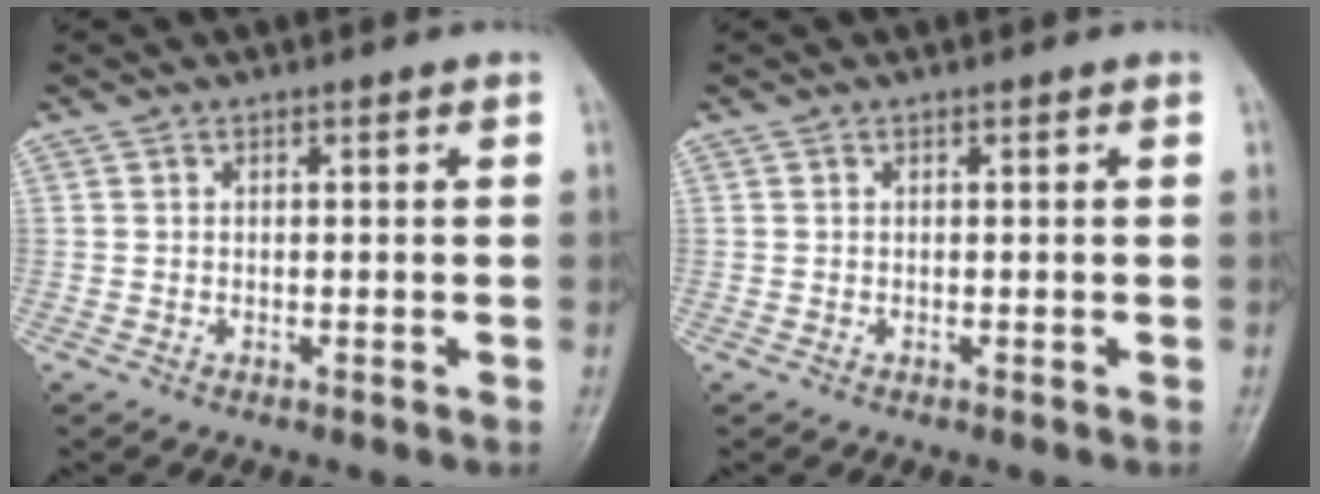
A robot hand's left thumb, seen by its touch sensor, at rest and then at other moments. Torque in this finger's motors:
{"motor_torque": [0.00, 0.00, 0.00, 0.00, 0.00]}